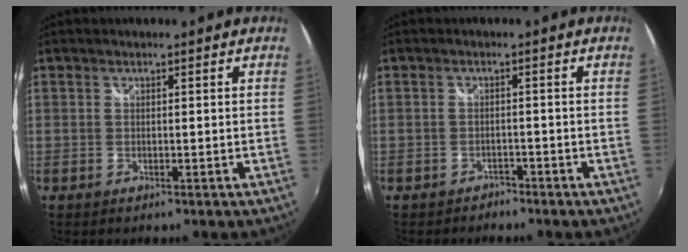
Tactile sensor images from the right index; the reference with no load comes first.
{"total": 2.5, "force": [-2.2, 1.2, 0.1], "torque": [-0.007, -0.006, -0.035]}